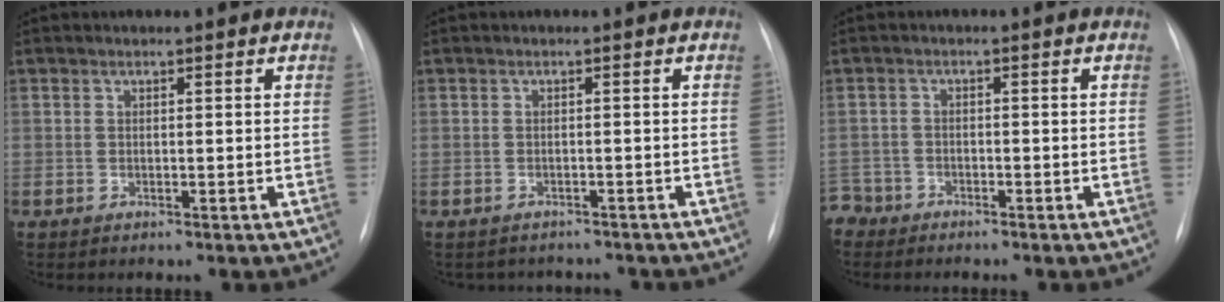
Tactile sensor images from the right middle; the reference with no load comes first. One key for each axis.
{"total": 4.7, "fx": -4.3, "fy": 1.8, "fz": 0.0, "tx": 0.002, "ty": 0.009, "tz": -0.047}
{"total": 3.2, "fx": -2.7, "fy": 1.4, "fz": -0.8, "tx": 0.013, "ty": 0.001, "tz": -0.057}